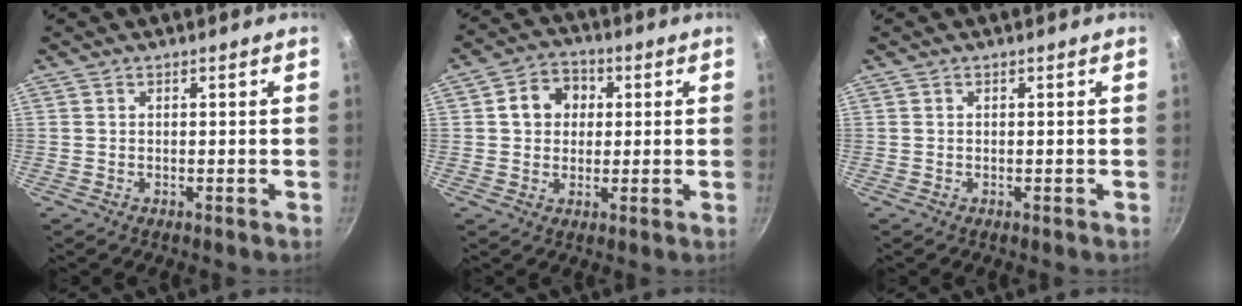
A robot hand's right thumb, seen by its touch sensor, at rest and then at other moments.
{"total": 7.7, "force": [1.6, 6.5, 3.7], "torque": [-0.027, 0.010, 0.015]}
{"total": 0.0}